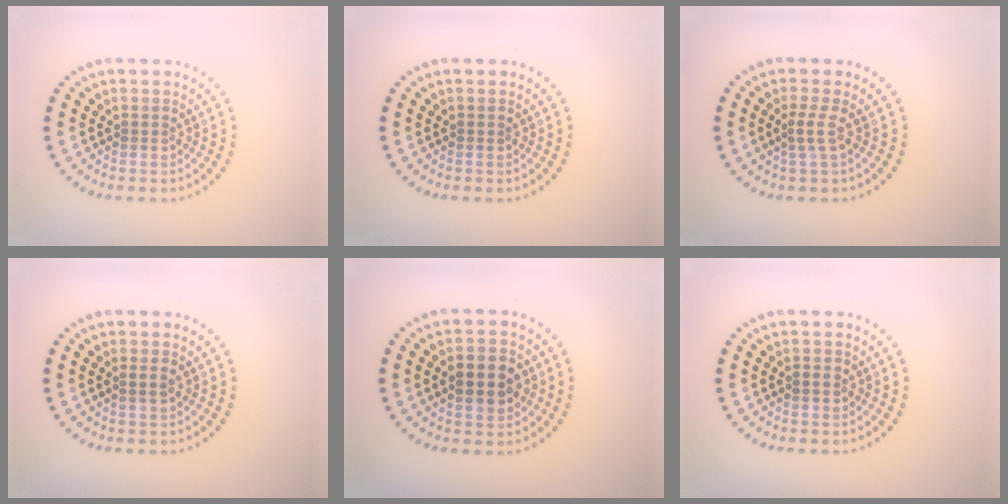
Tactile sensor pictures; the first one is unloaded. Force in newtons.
{"total": 0.0}
{"total": 1.4, "press": 1.0, "slide": 1.0}
{"total": 0.9, "press": 0.9, "slide": 0.4}
{"total": 4.4, "press": 4.4, "slide": 0.2}
{"total": 0.8, "press": 0.7, "slide": 0.4}